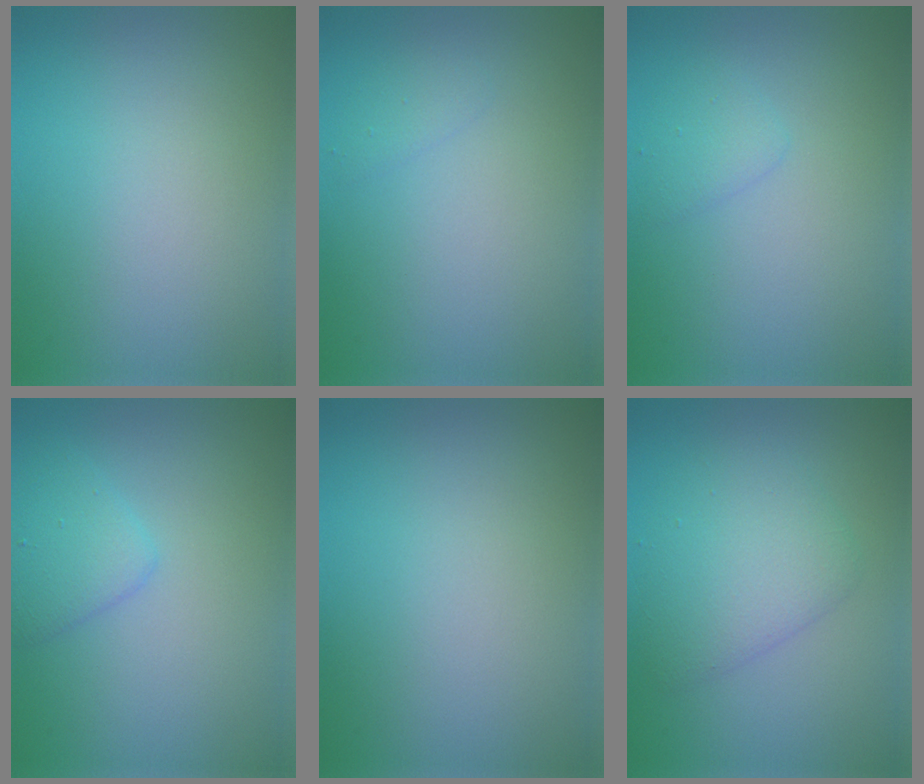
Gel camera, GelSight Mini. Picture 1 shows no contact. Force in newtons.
{"total": 0.8, "press": 0.8, "slide": 0.0}
{"total": 1.3, "press": 1.3, "slide": 0.1}
{"total": 2.3, "press": 2.3, "slide": 0.0}
{"total": 0.0}
{"total": 4.1, "press": 4.1, "slide": 0.1}